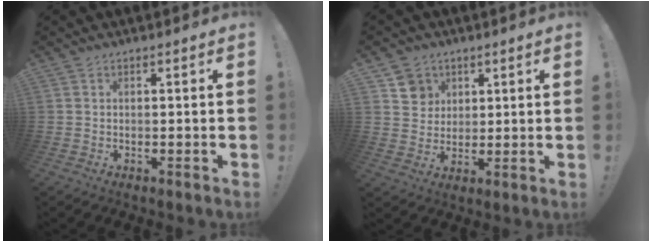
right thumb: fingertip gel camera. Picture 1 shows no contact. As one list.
[{"total": 7.4, "force": [3.7, 6.3, 0.9], "torque": [-0.001, -0.026, 0.073]}]